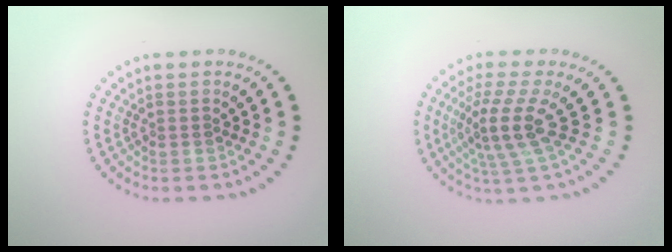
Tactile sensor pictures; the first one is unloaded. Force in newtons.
{"total": 3.9, "press": 3.0, "slide": 2.5}